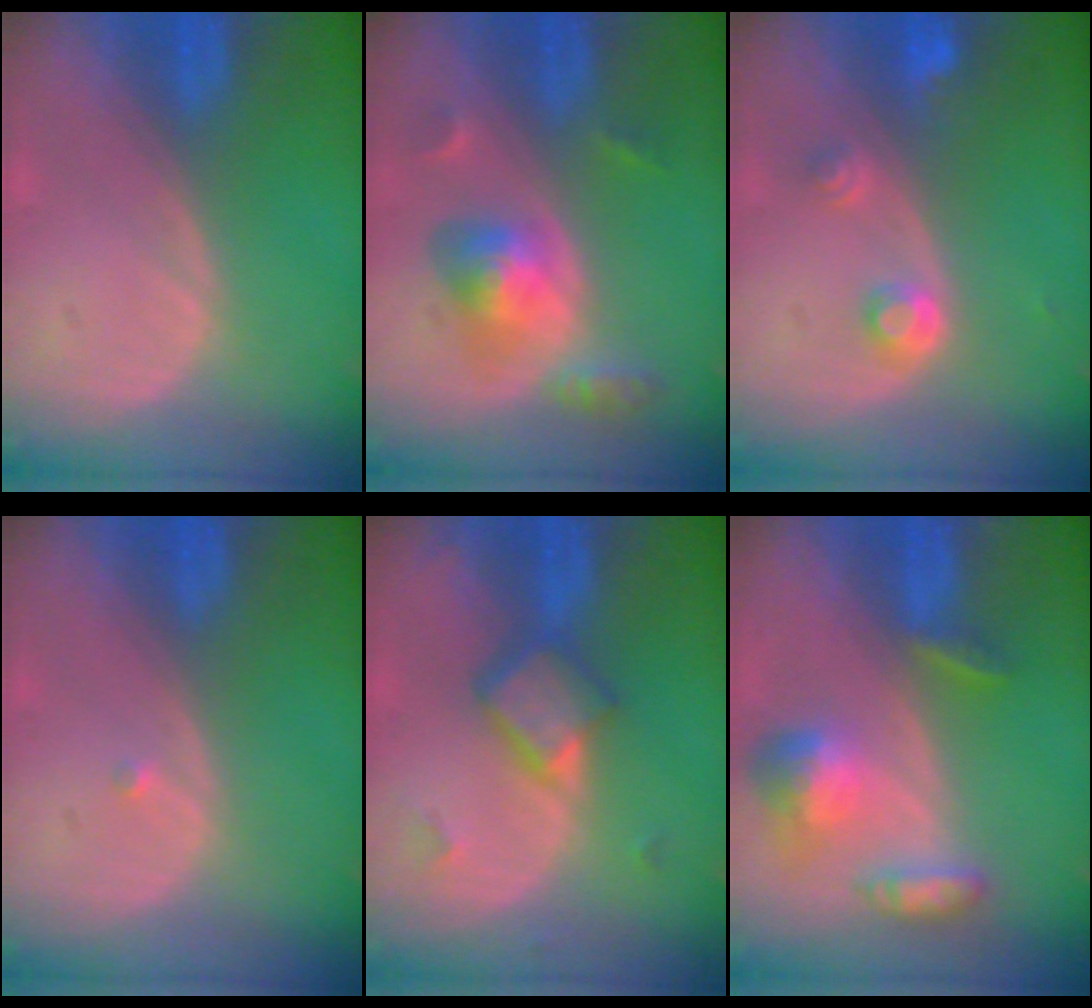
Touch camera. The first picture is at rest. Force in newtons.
{"total": 5.9, "press": 5.5, "slide": 1.9}
{"total": 2.9, "press": 2.9, "slide": 0.5}
{"total": 0.6, "press": 0.5, "slide": 0.4}
{"total": 5.8, "press": 5.0, "slide": 3.0}
{"total": 7.0, "press": 6.6, "slide": 2.5}